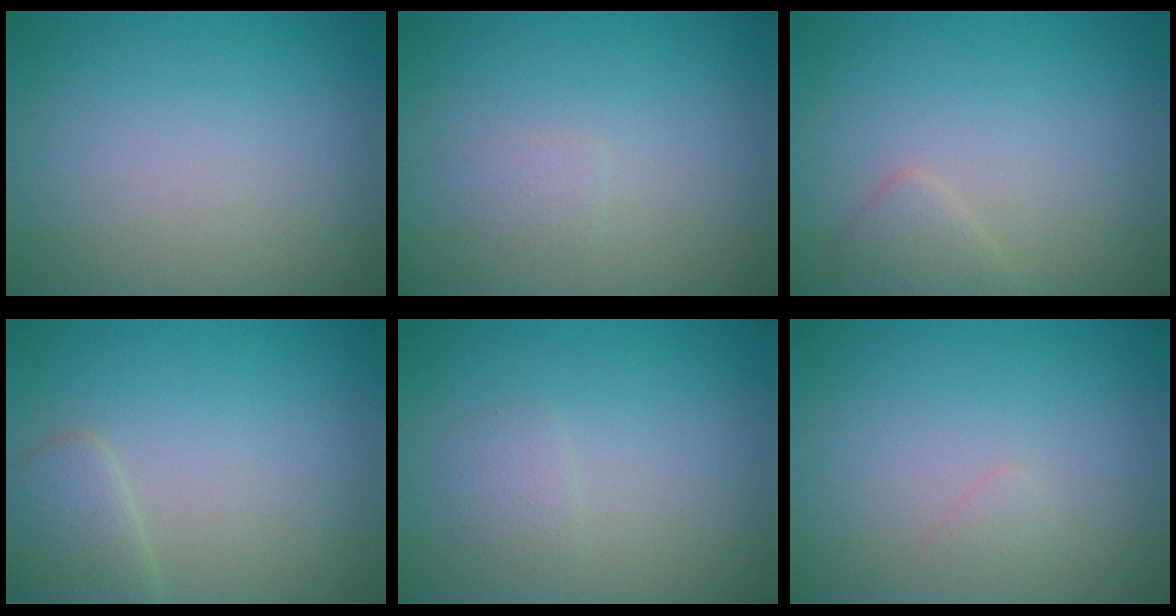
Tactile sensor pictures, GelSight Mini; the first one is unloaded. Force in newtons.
{"total": 0.9, "press": 0.9, "slide": 0.0}
{"total": 1.3, "press": 1.3, "slide": 0.1}
{"total": 2.3, "press": 2.3, "slide": 0.1}
{"total": 1.2, "press": 1.2, "slide": 0.1}
{"total": 0.6, "press": 0.6, "slide": 0.1}